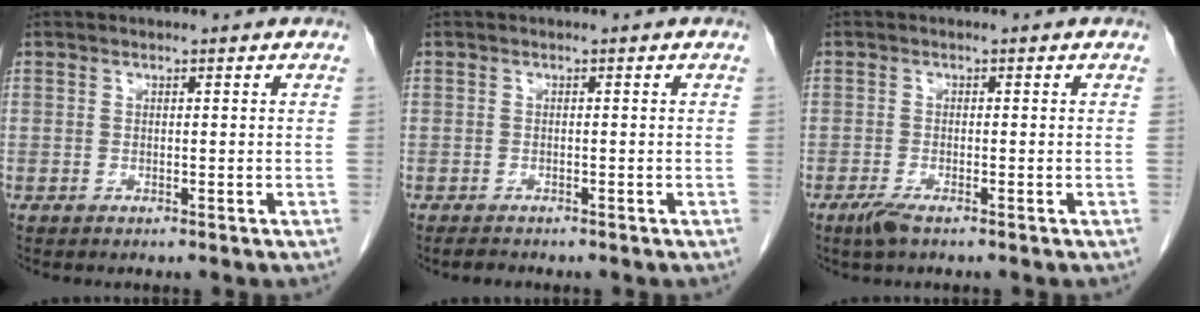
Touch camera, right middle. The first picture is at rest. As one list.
[{"total": 1.3, "force": [-1.1, 0.5, 0.3], "torque": [-0.013, -0.003, -0.017]}, {"total": 2.4, "force": [-1.6, 0.4, 1.7], "torque": [-0.040, -0.006, -0.033]}]